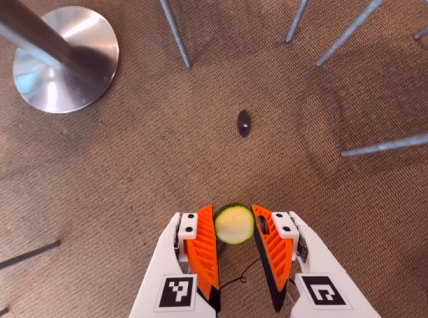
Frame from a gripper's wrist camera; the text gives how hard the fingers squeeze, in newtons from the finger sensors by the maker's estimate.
{"total": 6.6, "left": 6.0, "right": 7.1}